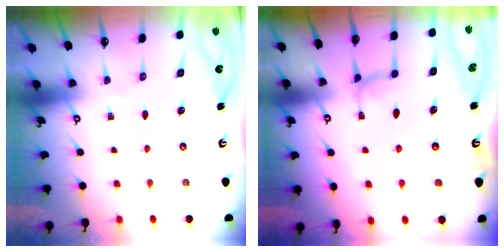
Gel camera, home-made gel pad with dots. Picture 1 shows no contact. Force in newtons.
{"total": 0.5, "press": 0.3, "slide": 0.4}